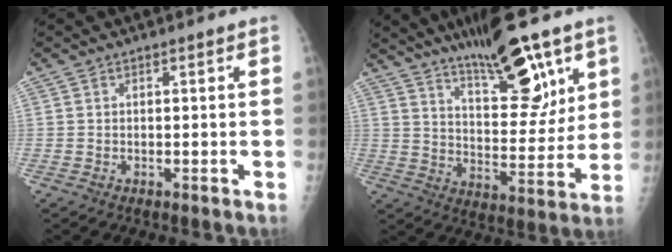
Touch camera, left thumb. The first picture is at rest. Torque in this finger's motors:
{"motor_torque": [0.47, 0.49, 0.29, -0.07, 0.10]}